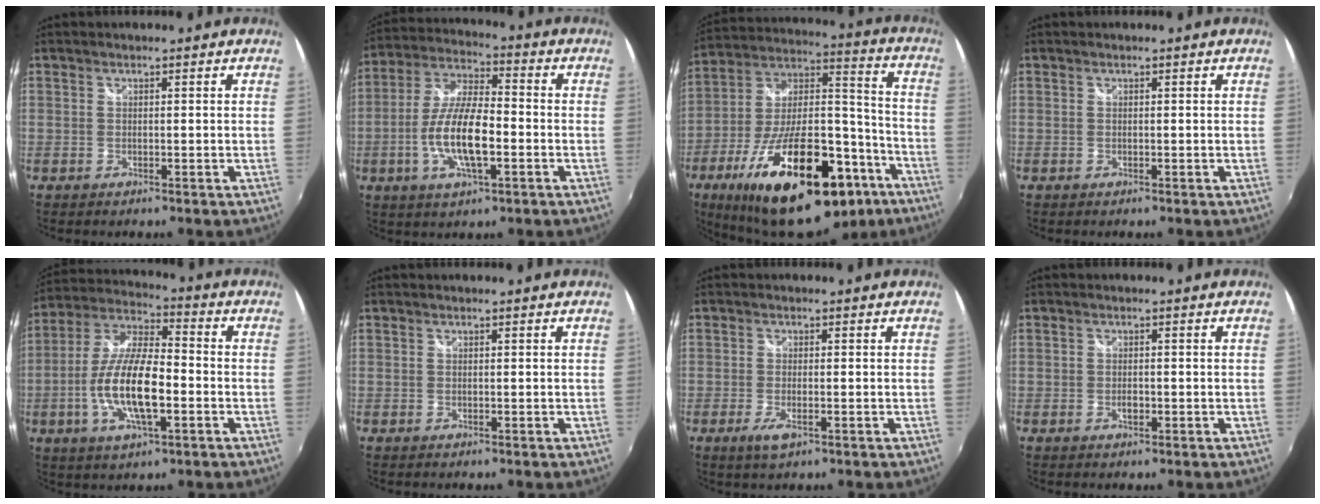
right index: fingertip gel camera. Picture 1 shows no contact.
{"total": 13.1, "force": [-3.4, 4.3, 11.9], "torque": [-0.245, -0.001, -0.066]}
{"total": 32.3, "force": [-18.2, 13.4, 23.1], "torque": [-0.393, 0.003, -0.268]}
{"total": 0.0}
{"total": 15.0, "force": [-3.8, 5.0, 13.7], "torque": [-0.277, -0.004, -0.073]}
{"total": 0.0}
{"total": 3.6, "force": [-1.6, 0.9, 3.1], "torque": [-0.063, -0.010, -0.027]}
{"total": 1.4, "force": [-0.4, 0.9, 1.0], "torque": [-0.018, 0.000, -0.009]}